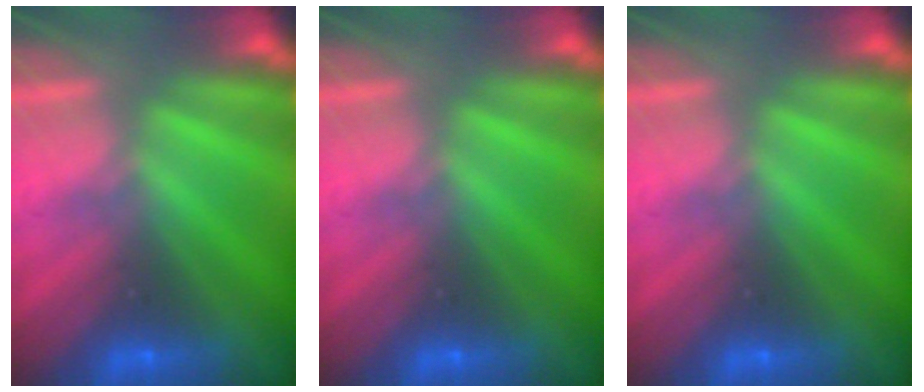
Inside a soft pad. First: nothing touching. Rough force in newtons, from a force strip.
{"total": 0.0}
{"total": 0.0}